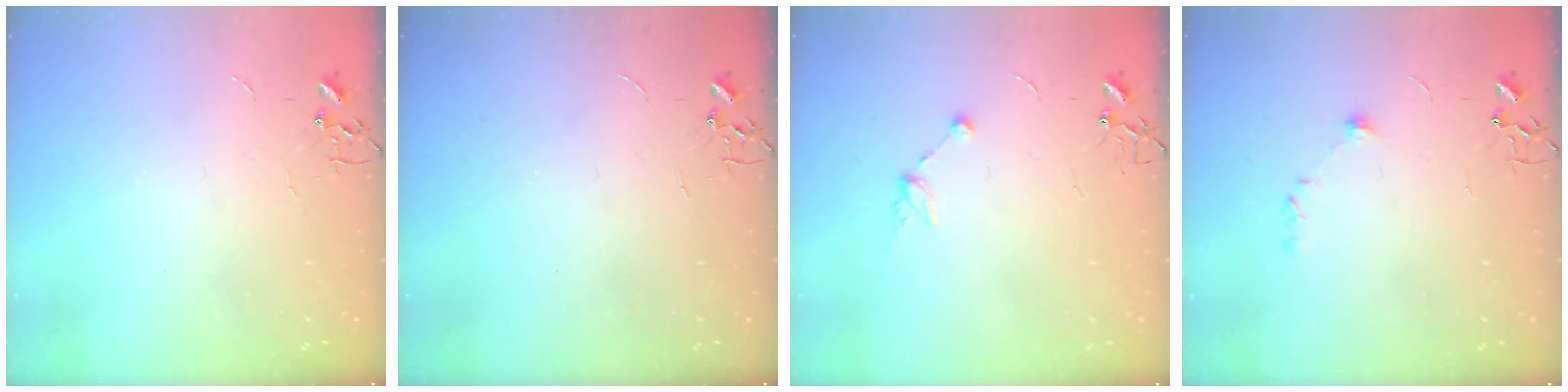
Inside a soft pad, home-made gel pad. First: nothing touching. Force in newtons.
{"total": 0.0}
{"total": 8.3, "press": 8.1, "slide": 1.4}
{"total": 6.6, "press": 6.6, "slide": 0.8}